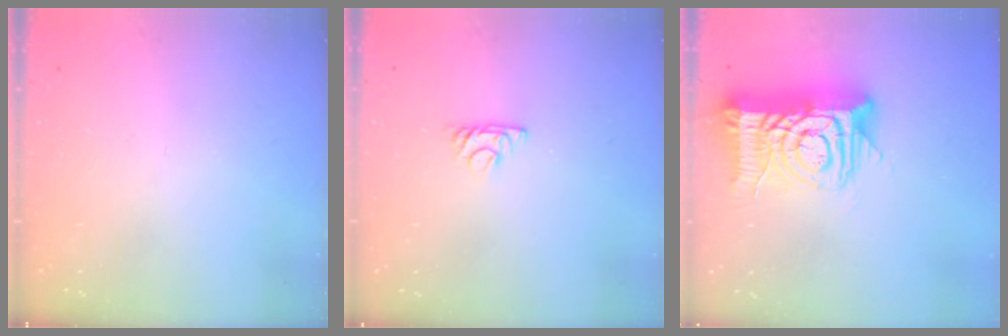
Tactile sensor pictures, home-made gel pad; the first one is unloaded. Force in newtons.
{"total": 4.3, "press": 4.3, "slide": 0.7}
{"total": 16.0, "press": 15.9, "slide": 1.6}